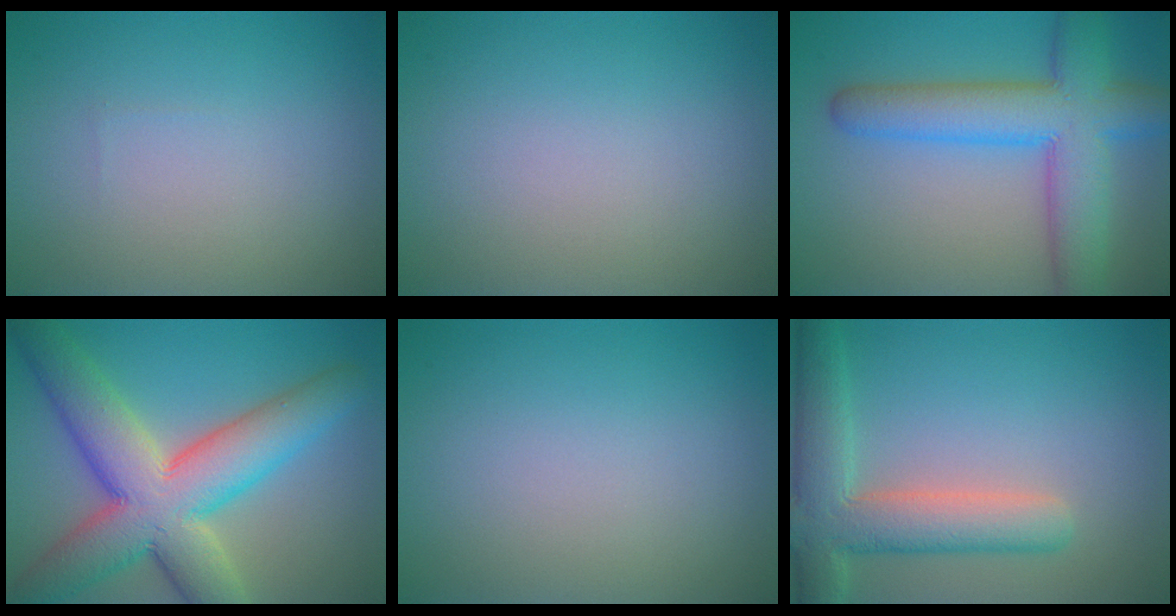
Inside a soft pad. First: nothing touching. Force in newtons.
{"total": 0.0}
{"total": 8.4, "press": 8.4, "slide": 0.4}
{"total": 11.5, "press": 11.5, "slide": 0.5}
{"total": 0.0}
{"total": 6.6, "press": 6.6, "slide": 0.6}